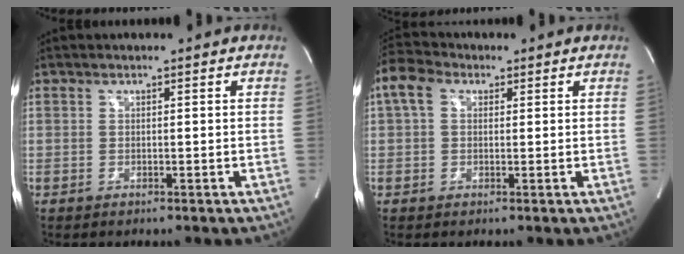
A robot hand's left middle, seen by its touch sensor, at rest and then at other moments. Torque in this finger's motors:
{"motor_torque": [0.40, -0.36, 0.45, 0.08]}